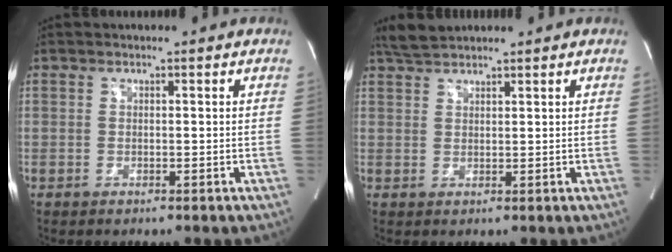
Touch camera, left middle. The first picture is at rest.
{"total": 3.3, "force": [3.1, 0.4, 1.0], "torque": [-0.029, 0.014, 0.064]}